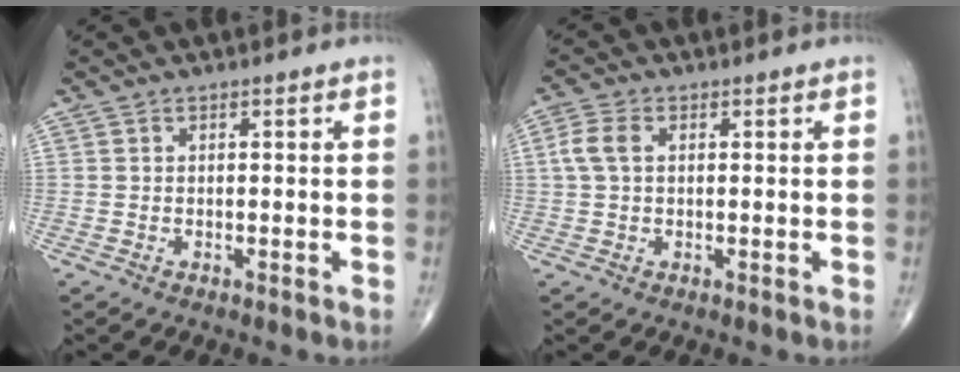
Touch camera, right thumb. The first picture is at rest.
{"total": 4.1, "force": [0.7, 2.6, 3.1], "torque": [-0.079, 0.012, 0.012]}